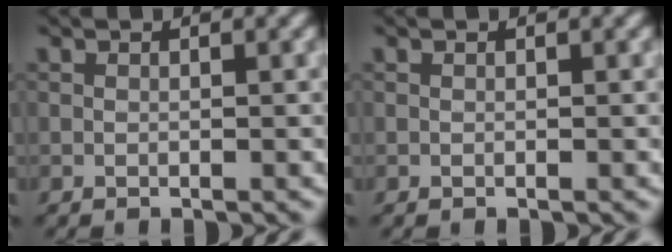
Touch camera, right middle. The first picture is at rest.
{"total": 0.0}